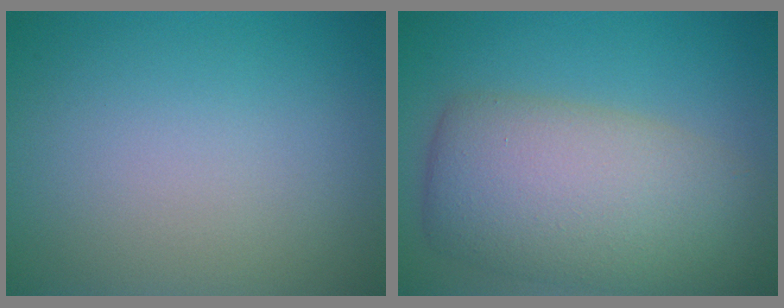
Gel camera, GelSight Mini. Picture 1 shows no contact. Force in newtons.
{"total": 9.7, "press": 9.7, "slide": 0.4}